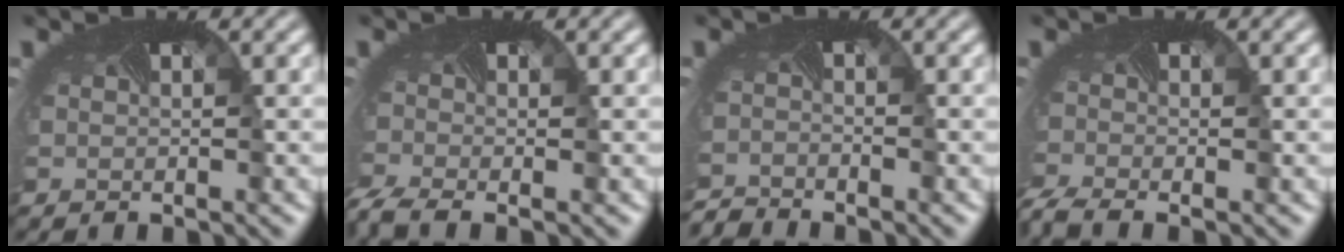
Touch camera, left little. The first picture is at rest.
{"total": 4.3, "force": [-3.2, 1.4, 2.5], "torque": [-0.068, -0.024, -0.064]}
{"total": 2.5, "force": [-2.4, -0.3, -0.6], "torque": [0.000, -0.019, -0.053]}
{"total": 4.0, "force": [-3.2, 1.1, 2.1], "torque": [-0.059, -0.024, -0.065]}